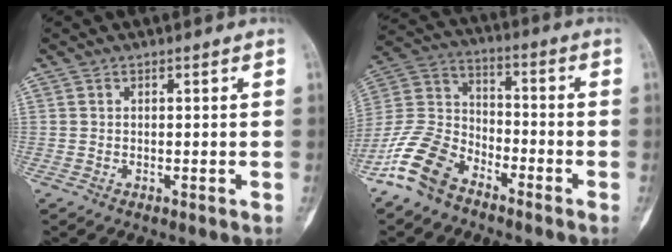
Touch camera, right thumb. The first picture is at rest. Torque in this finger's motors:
{"motor_torque": [0.18, 0.30, 0.26, -0.37, 0.10]}